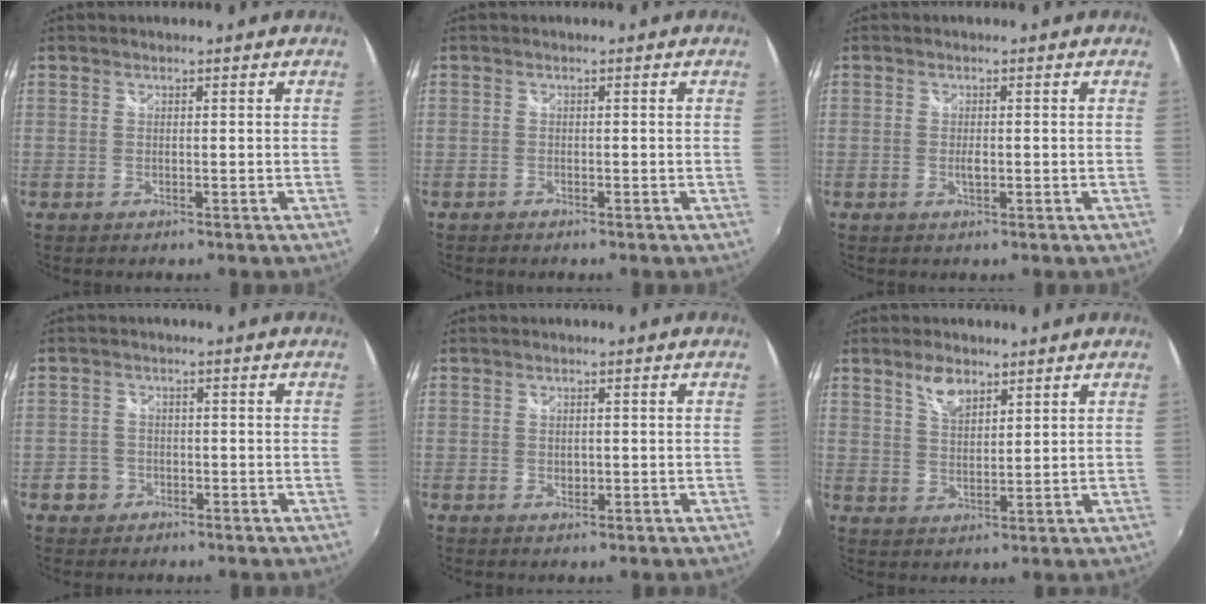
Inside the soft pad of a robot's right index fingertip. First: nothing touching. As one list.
[{"total": 0.9, "force": [-0.8, 0.4, 0.1], "torque": [-0.005, -0.001, -0.018]}, {"total": 1.5, "force": [-0.3, 0.7, 1.3], "torque": [-0.024, -0.002, -0.007]}, {"total": 3.1, "force": [-1.4, 2.7, 0.3], "torque": [-0.012, 0.009, -0.025]}, {"total": 1.5, "force": [-0.1, 1.1, 1.0], "torque": [-0.014, 0.000, -0.003]}, {"total": 5.1, "force": [3.4, 2.3, 3.1], "torque": [-0.052, 0.005, 0.063]}]